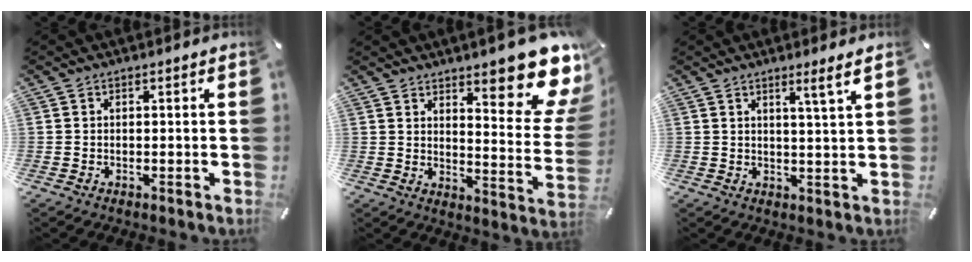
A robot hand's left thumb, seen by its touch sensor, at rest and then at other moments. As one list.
[{"total": 16.8, "force": [11.1, 5.3, 11.4], "torque": [-0.139, -0.100, 0.180]}, {"total": 4.7, "force": [3.1, -0.6, 3.4], "torque": [-0.064, -0.015, 0.049]}]